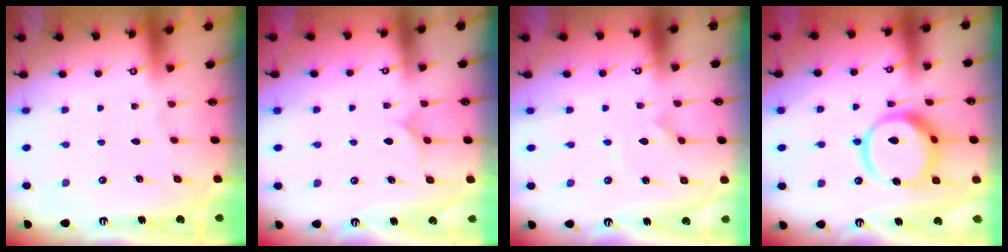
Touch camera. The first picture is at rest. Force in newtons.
{"total": 4.3, "press": 4.2, "slide": 0.3}
{"total": 2.5, "press": 2.4, "slide": 0.4}
{"total": 14.4, "press": 14.3, "slide": 1.8}